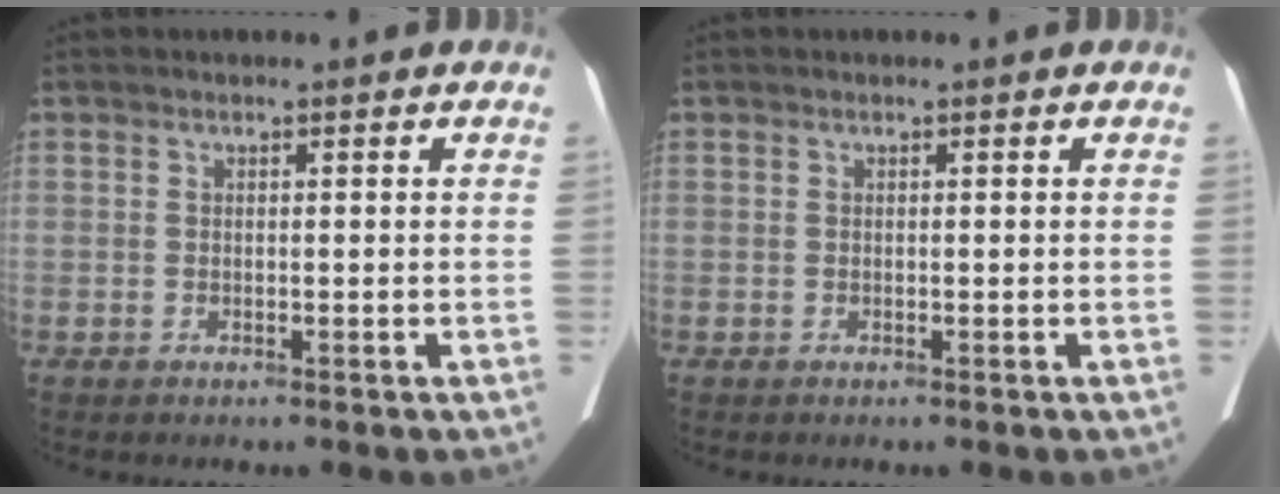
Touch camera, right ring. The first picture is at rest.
{"total": 0.0}